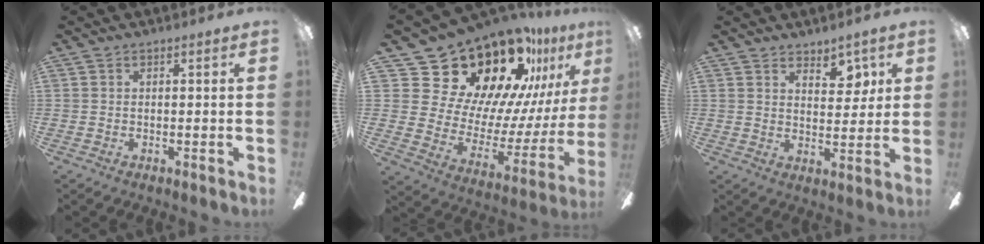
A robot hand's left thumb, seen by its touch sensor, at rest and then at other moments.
{"total": 26.8, "force": [20.9, 12.9, 10.8], "torque": [-0.155, -0.164, 0.389]}
{"total": 5.9, "force": [4.2, 3.1, 2.7], "torque": [-0.017, -0.021, 0.069]}